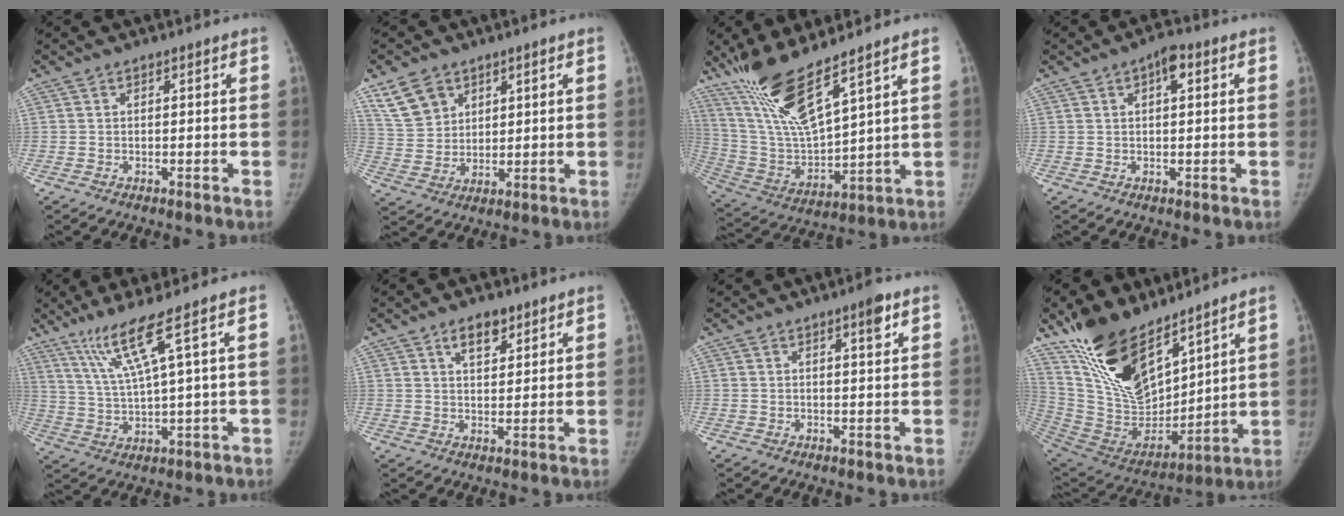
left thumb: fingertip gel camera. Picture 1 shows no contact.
{"total": 7.9, "force": [4.8, 5.7, 2.7], "torque": [-0.032, -0.018, 0.102]}
{"total": 14.9, "force": [10.6, 2.3, 10.1], "torque": [-0.198, -0.060, 0.225]}
{"total": 3.5, "force": [1.4, 1.7, 2.8], "torque": [-0.034, 0.005, 0.014]}
{"total": 8.0, "force": [4.7, -1.4, 6.3], "torque": [-0.136, -0.026, 0.111]}
{"total": 5.2, "force": [3.3, 2.5, 3.1], "torque": [-0.030, -0.020, 0.054]}
{"total": 3.2, "force": [1.8, 0.5, 2.6], "torque": [-0.033, -0.008, 0.025]}
{"total": 22.9, "force": [15.7, 10.4, 13.0], "torque": [-0.203, -0.074, 0.301]}